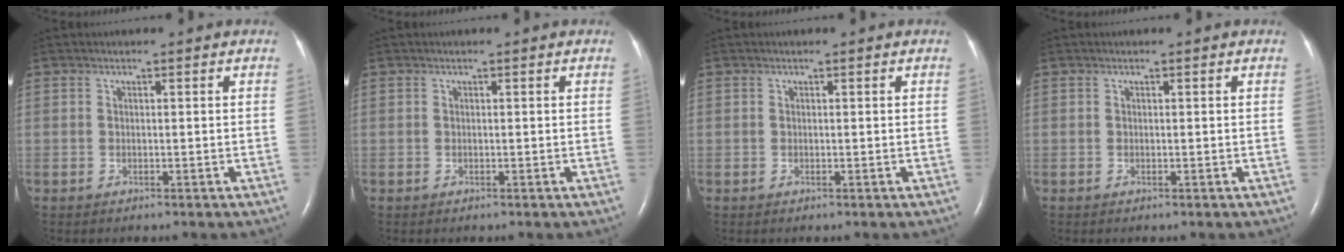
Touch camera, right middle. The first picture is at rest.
{"total": 0.0}
{"total": 0.0}
{"total": 0.0}